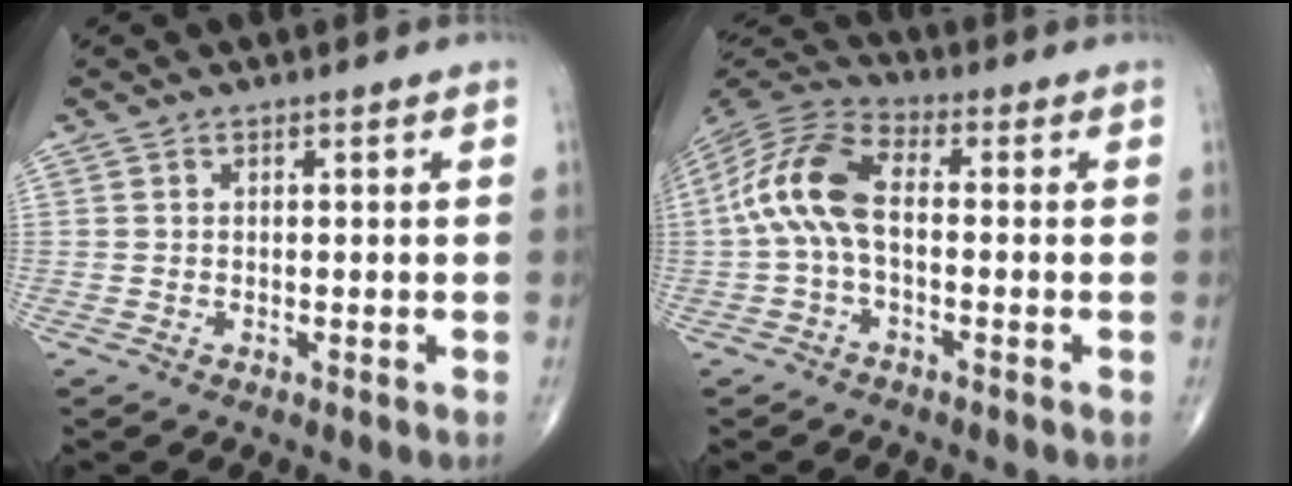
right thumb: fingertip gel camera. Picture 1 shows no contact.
{"total": 11.2, "force": [-0.6, 5.7, 9.6], "torque": [-0.204, 0.033, -0.022]}